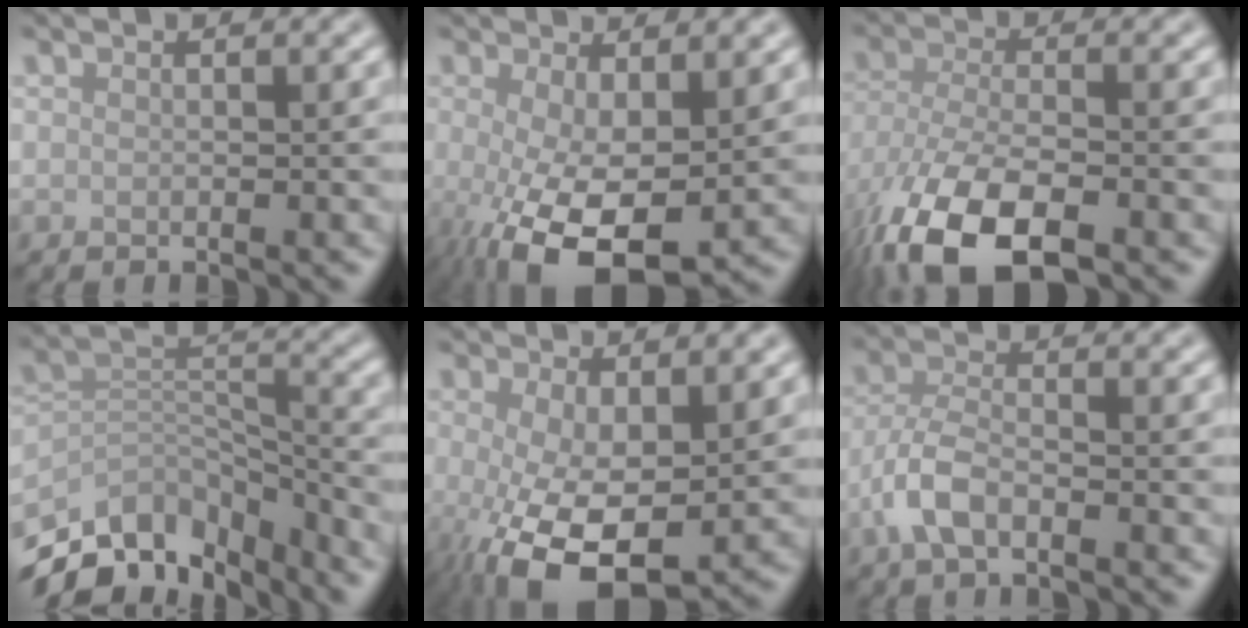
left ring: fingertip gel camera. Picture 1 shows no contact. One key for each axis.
{"total": 9.3, "fx": -2.6, "fy": 3.9, "fz": 8.1, "tx": -0.157, "ty": -0.022, "tz": -0.036}
{"total": 10.6, "fx": -5.9, "fy": 4.9, "fz": 7.3, "tx": -0.159, "ty": -0.028, "tz": -0.112}
{"total": 9.7, "fx": -7.6, "fy": 4.5, "fz": 4.0, "tx": -0.079, "ty": 0.000, "tz": -0.140}
{"total": 9.7, "fx": -2.7, "fy": 4.3, "fz": 8.3, "tx": -0.168, "ty": -0.027, "tz": -0.036}
{"total": 3.8, "fx": -1.8, "fy": 1.6, "fz": 2.9, "tx": -0.061, "ty": 0.006, "tz": -0.048}